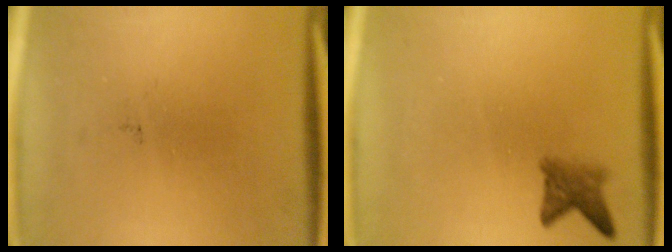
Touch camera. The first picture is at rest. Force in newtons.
{"total": 2.5}